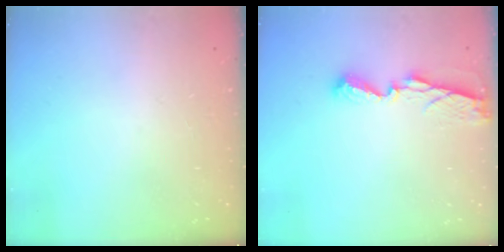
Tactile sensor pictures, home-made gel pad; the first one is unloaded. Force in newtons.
{"total": 7.2, "press": 7.2, "slide": 0.5}